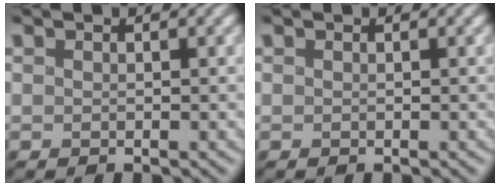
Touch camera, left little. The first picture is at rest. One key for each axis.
{"total": 0.0}